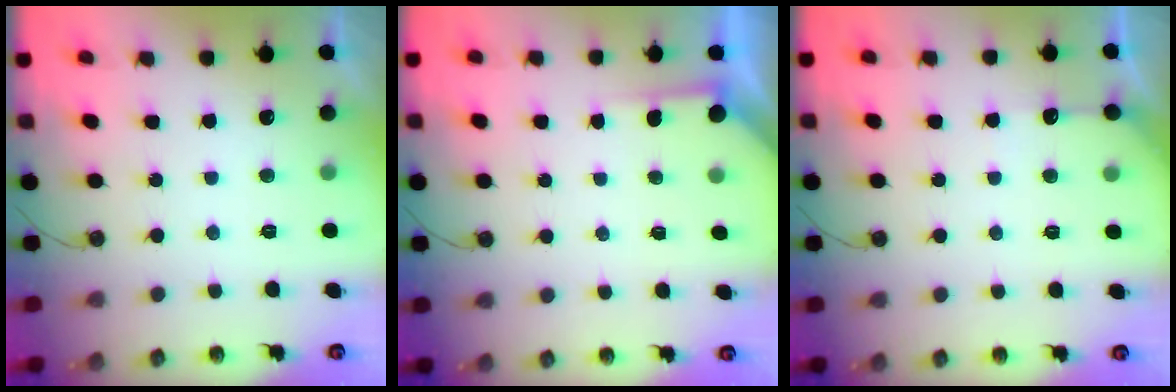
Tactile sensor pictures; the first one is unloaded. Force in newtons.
{"total": 2.3, "press": 2.3, "slide": 0.3}
{"total": 3.9, "press": 3.9, "slide": 0.5}